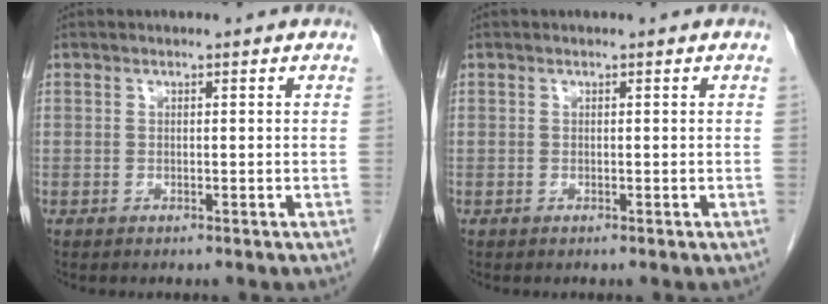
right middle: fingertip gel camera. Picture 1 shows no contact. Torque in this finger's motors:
{"motor_torque": [0.29, -0.12, 0.04, 0.01]}